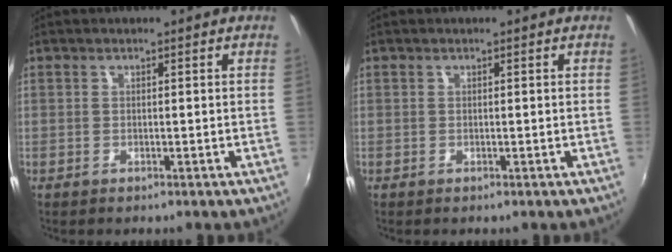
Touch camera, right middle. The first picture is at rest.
{"total": 0.0}